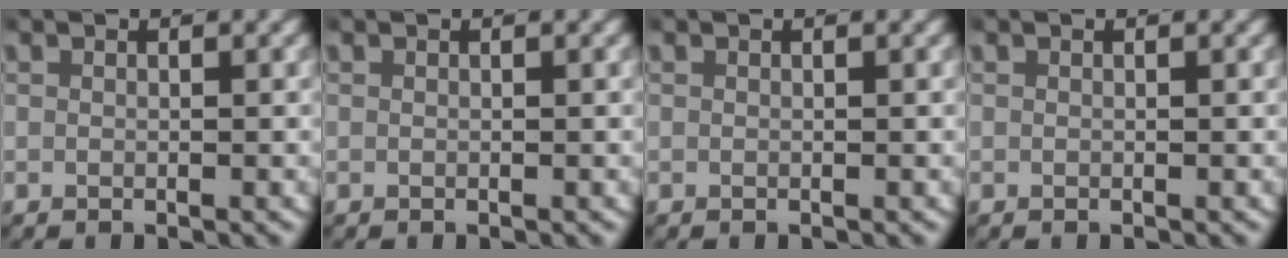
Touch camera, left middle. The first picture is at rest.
{"total": 0.0}
{"total": 0.0}
{"total": 0.0}